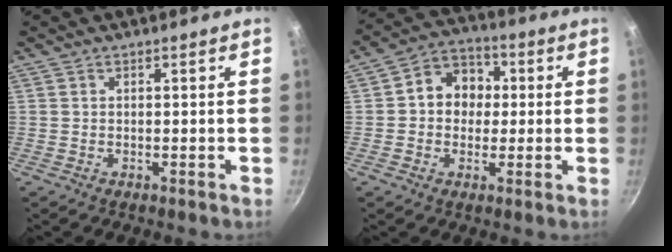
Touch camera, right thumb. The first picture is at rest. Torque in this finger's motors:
{"motor_torque": [-0.01, 0.36, -0.02, 0.03, 0.05]}